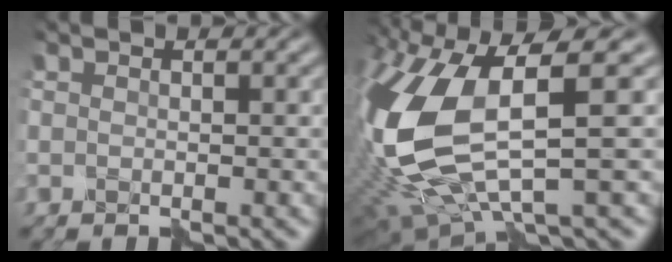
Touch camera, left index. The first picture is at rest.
{"total": 12.1, "force": [0.9, 5.0, 11.0], "torque": [-0.265, -0.023, 0.024]}